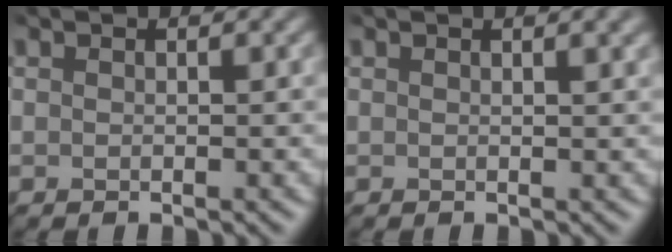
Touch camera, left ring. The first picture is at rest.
{"total": 3.5, "force": [2.2, 1.2, 2.5], "torque": [-0.032, 0.022, 0.013]}